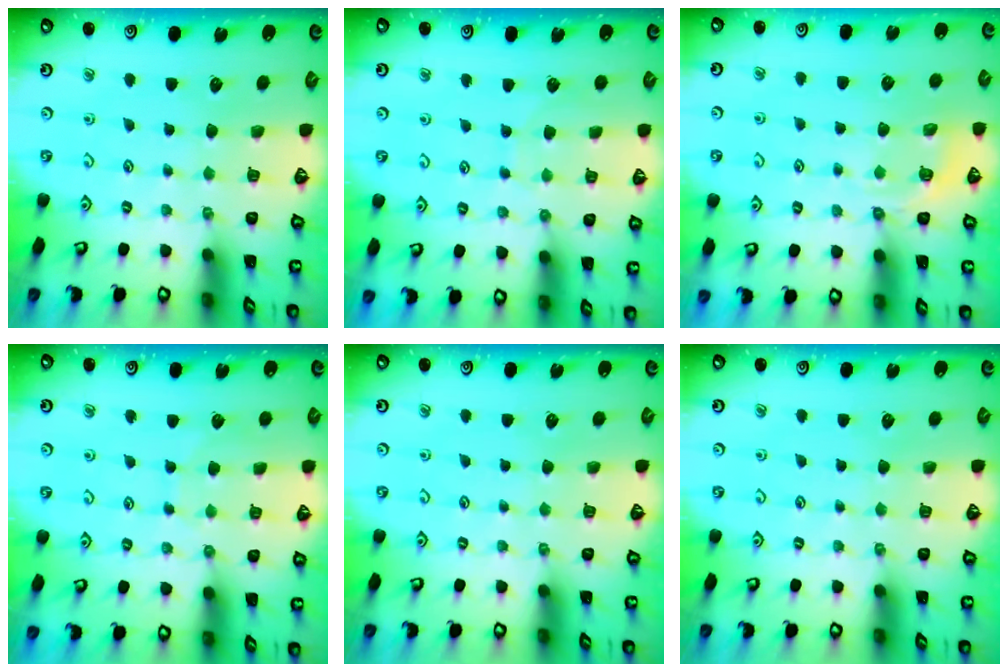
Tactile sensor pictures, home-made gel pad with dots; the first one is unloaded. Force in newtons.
{"total": 6.5, "press": 6.5, "slide": 0.5}
{"total": 5.0, "press": 4.7, "slide": 1.8}
{"total": 4.9, "press": 4.8, "slide": 0.3}
{"total": 0.0}
{"total": 0.0}